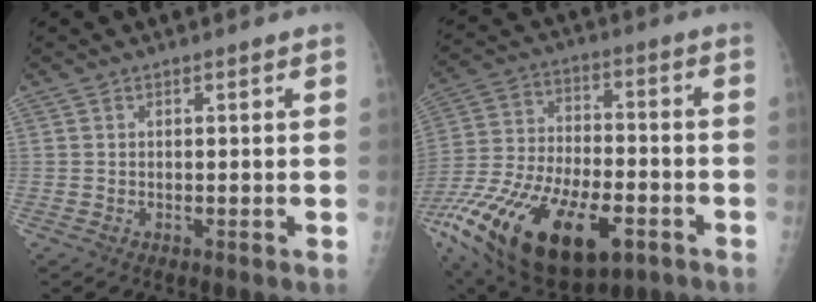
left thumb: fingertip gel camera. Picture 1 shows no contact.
{"total": 30.4, "force": [-13.9, 15.1, 22.3], "torque": [-0.469, 0.000, -0.234]}